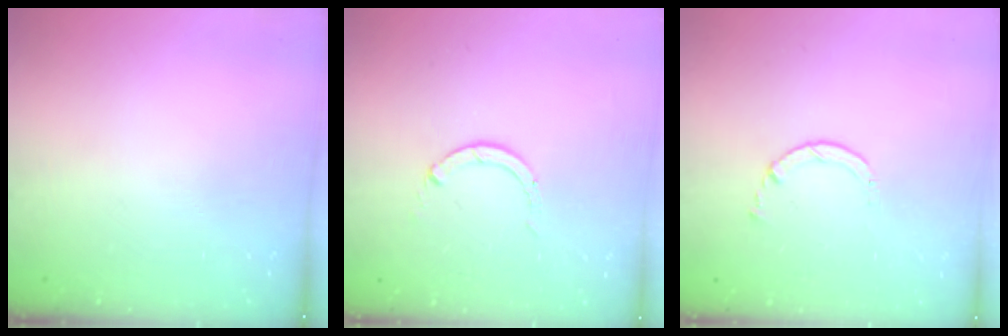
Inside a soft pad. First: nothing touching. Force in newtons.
{"total": 0.0}
{"total": 1.7, "press": 1.6, "slide": 0.2}